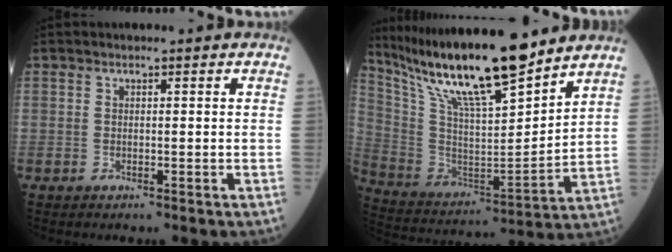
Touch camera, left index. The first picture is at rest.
{"total": 20.4, "force": [16.2, 2.0, 12.1], "torque": [-0.219, -0.005, 0.300]}